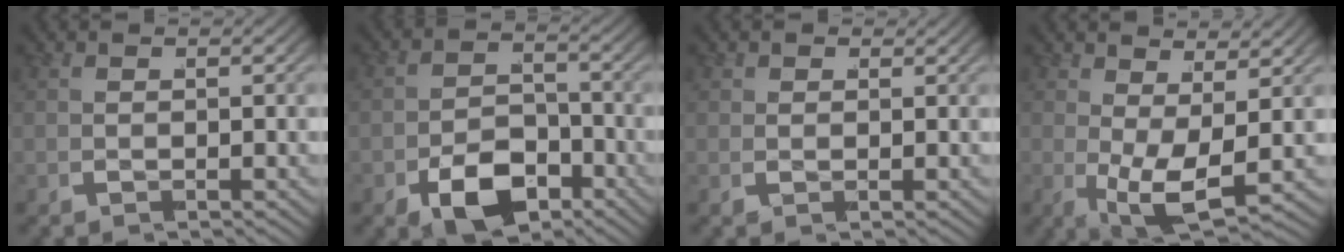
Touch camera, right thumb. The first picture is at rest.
{"total": 5.9, "force": [-3.7, 3.7, 2.9], "torque": [-0.035, -0.024, -0.062]}
{"total": 0.9, "force": [0.8, 0.4, -0.1], "torque": [0.003, -0.003, 0.014]}
{"total": 4.7, "force": [0.0, 2.4, 4.1], "torque": [-0.077, -0.024, 0.003]}